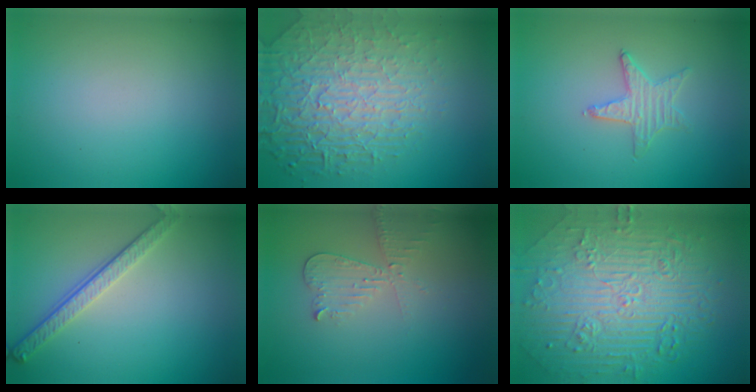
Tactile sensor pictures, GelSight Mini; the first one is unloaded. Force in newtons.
{"total": 8.8, "press": 6.0, "slide": 6.4}
{"total": 1.2, "press": 1.2, "slide": 0.1}
{"total": 2.9, "press": 2.5, "slide": 1.5}
{"total": 2.4, "press": 2.4, "slide": 0.5}
{"total": 10.6, "press": 7.0, "slide": 7.9}